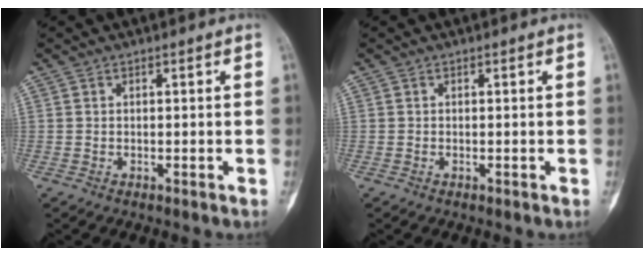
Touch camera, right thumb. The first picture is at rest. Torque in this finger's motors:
{"motor_torque": [0.10, 0.02, 0.06, -0.01, -0.02]}